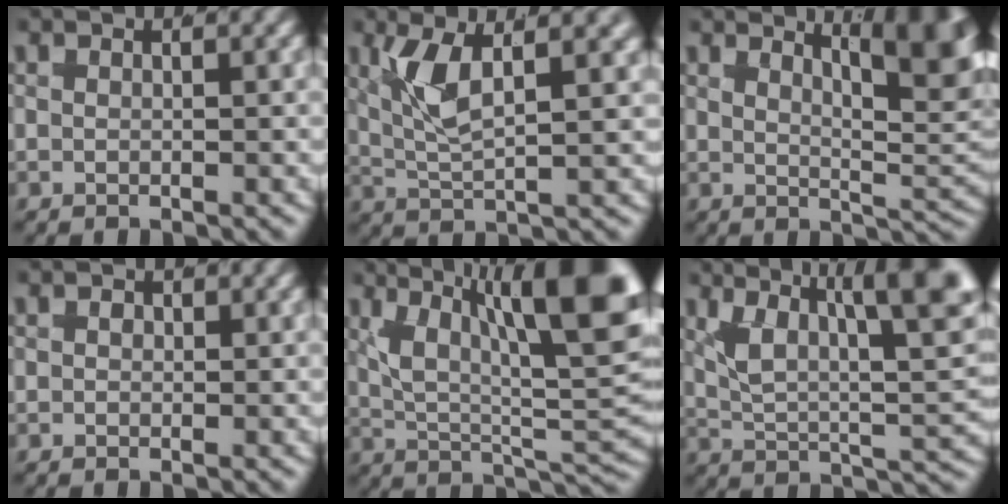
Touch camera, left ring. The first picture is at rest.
{"total": 4.8, "force": [1.6, 1.9, 4.1], "torque": [-0.096, -0.002, 0.026]}
{"total": 9.7, "force": [3.2, 4.0, 8.2], "torque": [-0.068, 0.000, 0.040]}
{"total": 0.7, "force": [-0.3, 0.6, 0.2], "torque": [-0.011, -0.005, -0.003]}
{"total": 15.1, "force": [2.7, 8.5, 12.2], "torque": [-0.160, -0.009, 0.033]}
{"total": 14.3, "force": [3.6, 8.6, 10.9], "torque": [-0.145, 0.003, 0.036]}